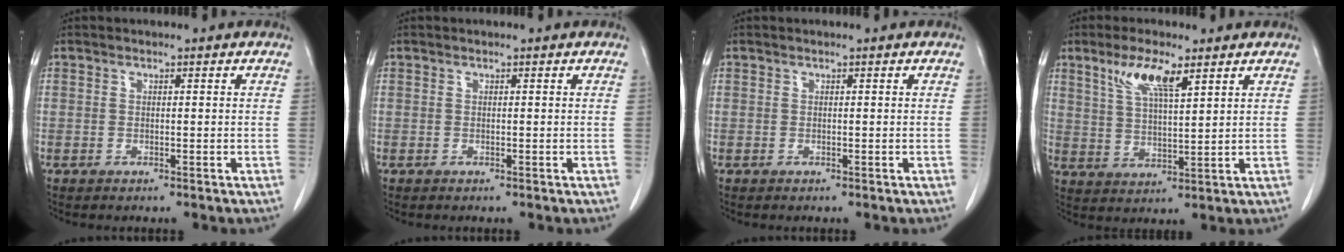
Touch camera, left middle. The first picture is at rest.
{"total": 0.0}
{"total": 0.0}
{"total": 7.2, "force": [4.3, 1.2, 5.6], "torque": [-0.115, 0.001, 0.085]}